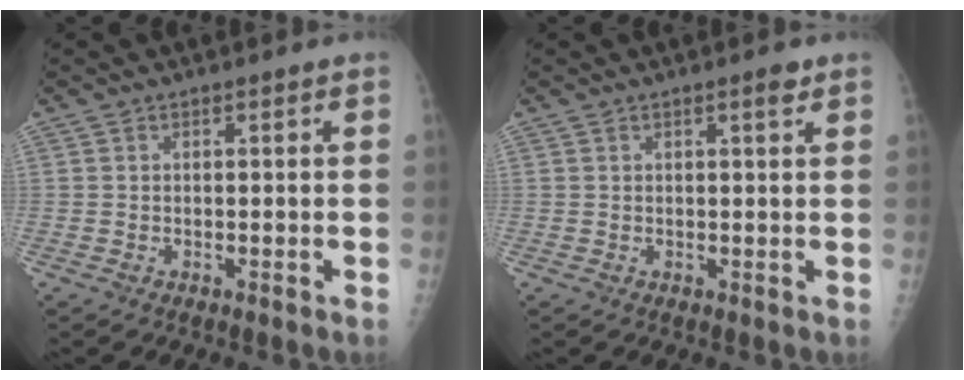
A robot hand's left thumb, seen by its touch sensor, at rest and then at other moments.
{"total": 1.5, "force": [0.9, 0.3, 1.1], "torque": [-0.016, -0.004, 0.013]}